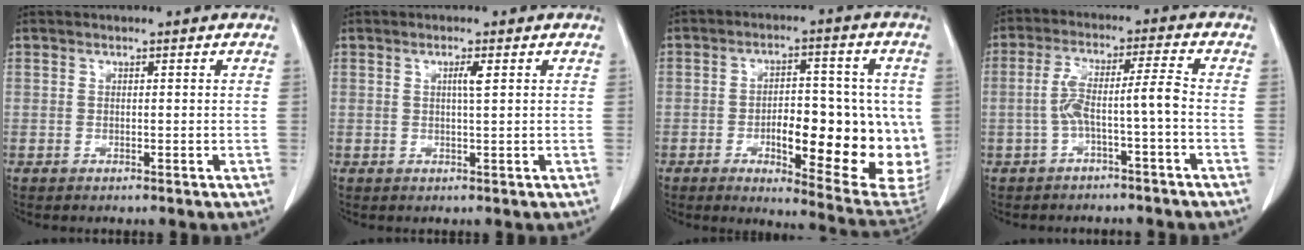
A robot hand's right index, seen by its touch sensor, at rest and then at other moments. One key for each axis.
{"total": 1.7, "fx": 0.5, "fy": -0.1, "fz": 1.6, "tx": -0.029, "ty": 0.001, "tz": 0.009}
{"total": 18.8, "fx": -2.8, "fy": 5.5, "fz": 17.7, "tx": -0.178, "ty": 0.008, "tz": -0.019}
{"total": 6.3, "fx": -1.8, "fy": -0.1, "fz": 6.1, "tx": -0.120, "ty": 0.027, "tz": -0.027}